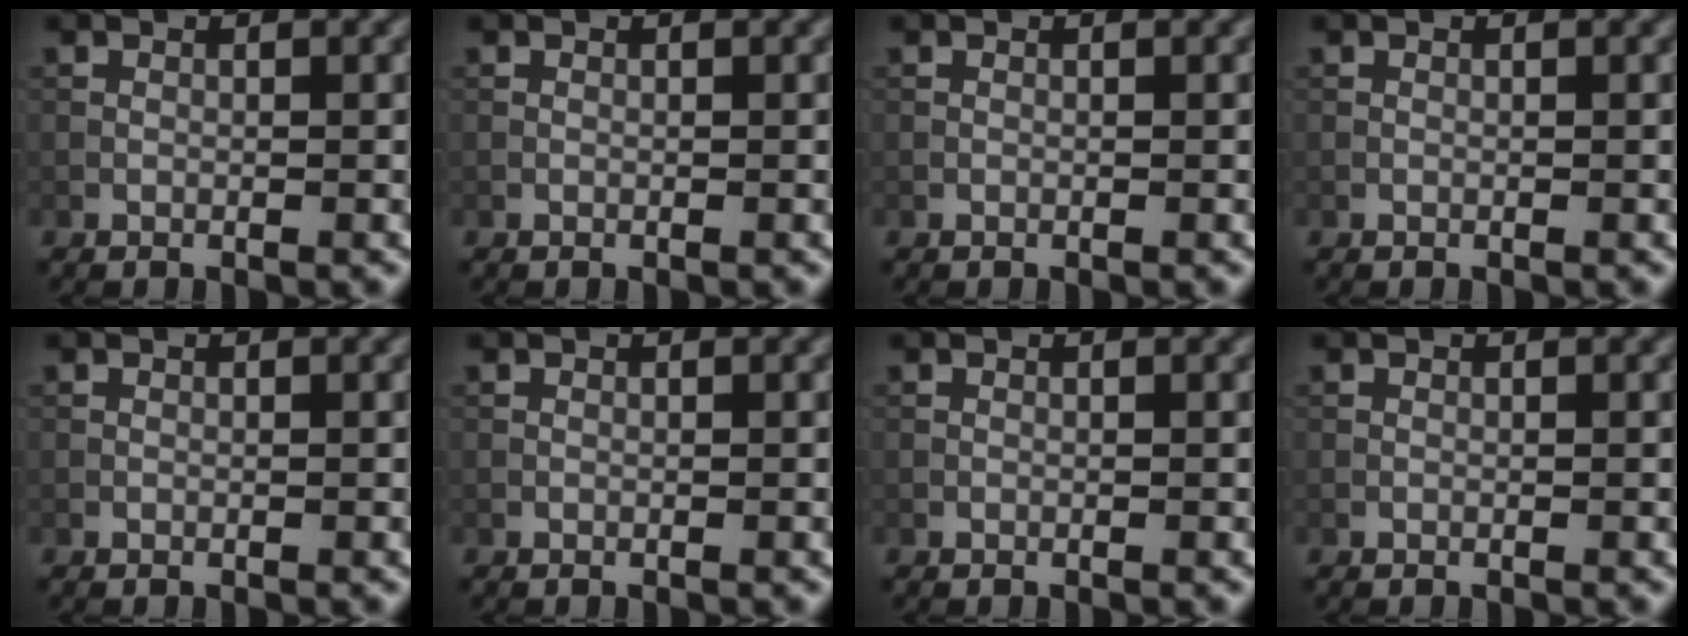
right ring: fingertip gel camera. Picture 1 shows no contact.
{"total": 0.0}
{"total": 0.0}
{"total": 0.0}
{"total": 0.0}
{"total": 0.0}
{"total": 0.0}
{"total": 0.0}